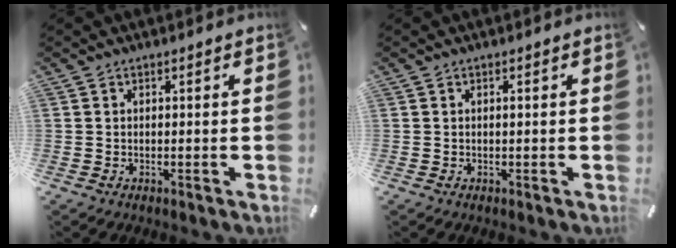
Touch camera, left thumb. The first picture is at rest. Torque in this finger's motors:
{"motor_torque": [0.16, 0.20, 0.30, -0.02, 0.00]}